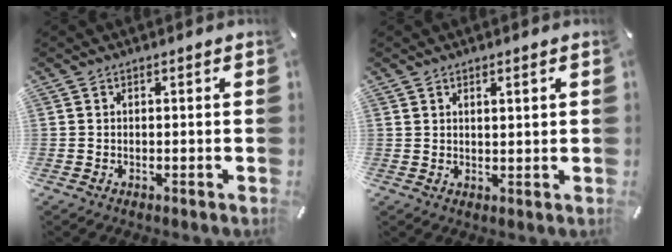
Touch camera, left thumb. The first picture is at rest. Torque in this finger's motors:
{"motor_torque": [0.28, -0.05, -0.09, 0.04, -0.04]}